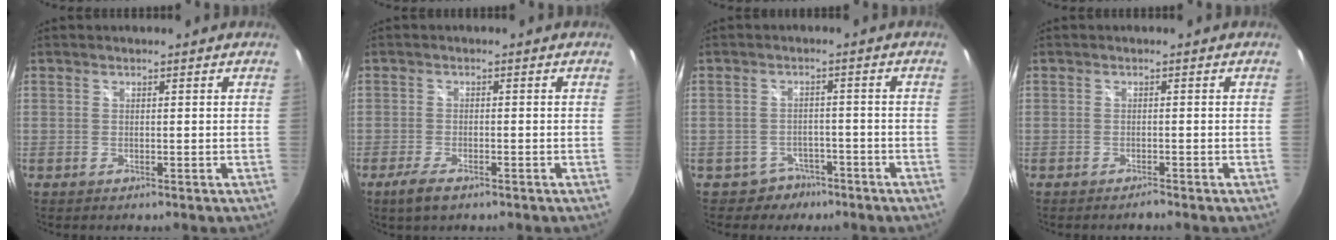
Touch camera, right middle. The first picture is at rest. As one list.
[{"total": 4.2, "force": [-2.8, 1.3, 2.7], "torque": [-0.067, -0.011, -0.053]}, {"total": 4.8, "force": [-3.2, 3.5, 0.0], "torque": [-0.007, 0.021, -0.043]}, {"total": 1.1, "force": [-1.0, 0.0, 0.3], "torque": [-0.007, -0.004, -0.020]}]